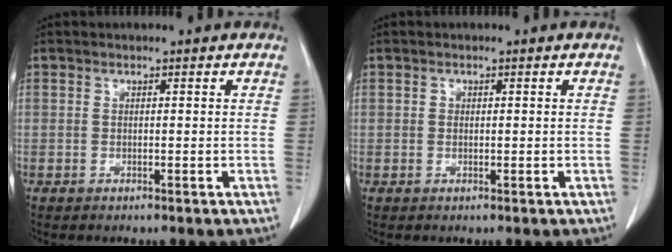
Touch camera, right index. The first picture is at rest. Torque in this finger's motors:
{"motor_torque": [0.10, 0.05, 0.02, 0.01]}